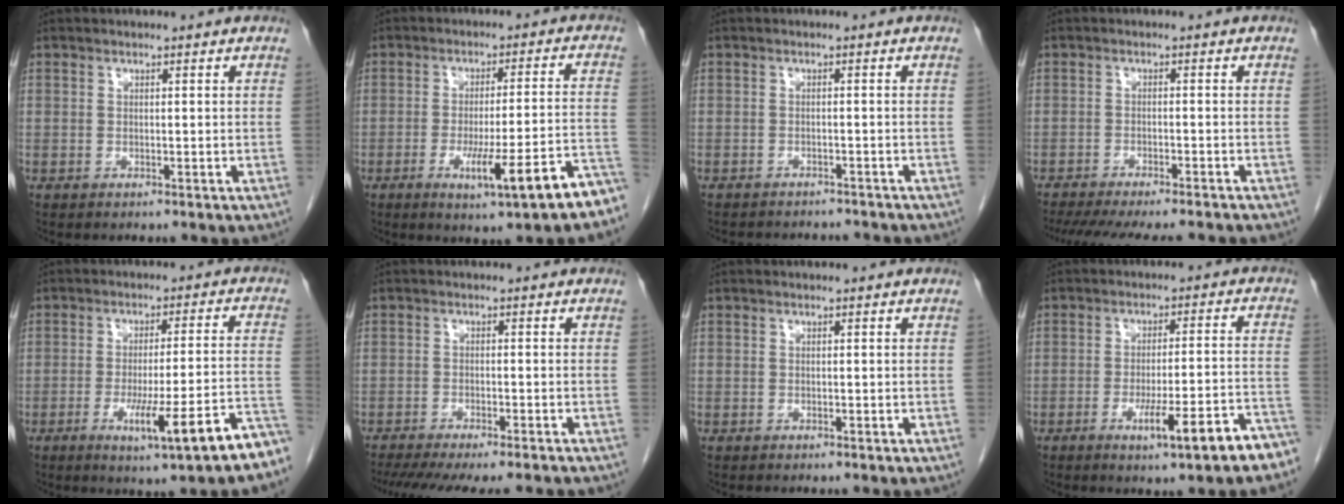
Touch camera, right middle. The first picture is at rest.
{"total": 11.6, "force": [-6.6, 0.4, 9.6], "torque": [-0.134, 0.003, -0.089]}
{"total": 7.2, "force": [-6.8, 2.0, 1.4], "torque": [-0.021, 0.001, -0.080]}
{"total": 16.3, "force": [-14.2, 2.6, 7.4], "torque": [-0.145, -0.028, -0.192]}
{"total": 12.3, "force": [-7.0, 0.3, 10.1], "torque": [-0.132, 0.003, -0.095]}
{"total": 14.5, "force": [-12.6, 1.8, 6.9], "torque": [-0.120, -0.028, -0.171]}
{"total": 0.0}
{"total": 9.9, "force": [-5.9, 0.5, 7.9], "torque": [-0.114, 0.006, -0.080]}